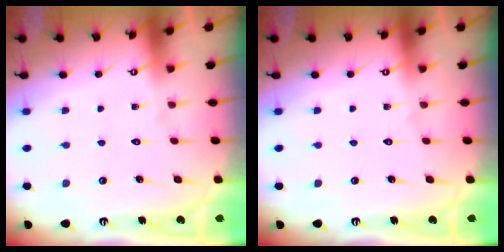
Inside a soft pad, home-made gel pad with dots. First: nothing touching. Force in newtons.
{"total": 0.0}